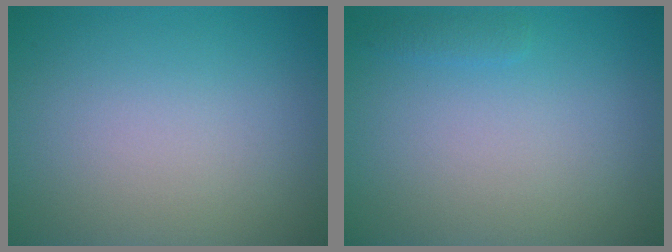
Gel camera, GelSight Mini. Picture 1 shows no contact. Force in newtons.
{"total": 0.7, "press": 0.7, "slide": 0.1}